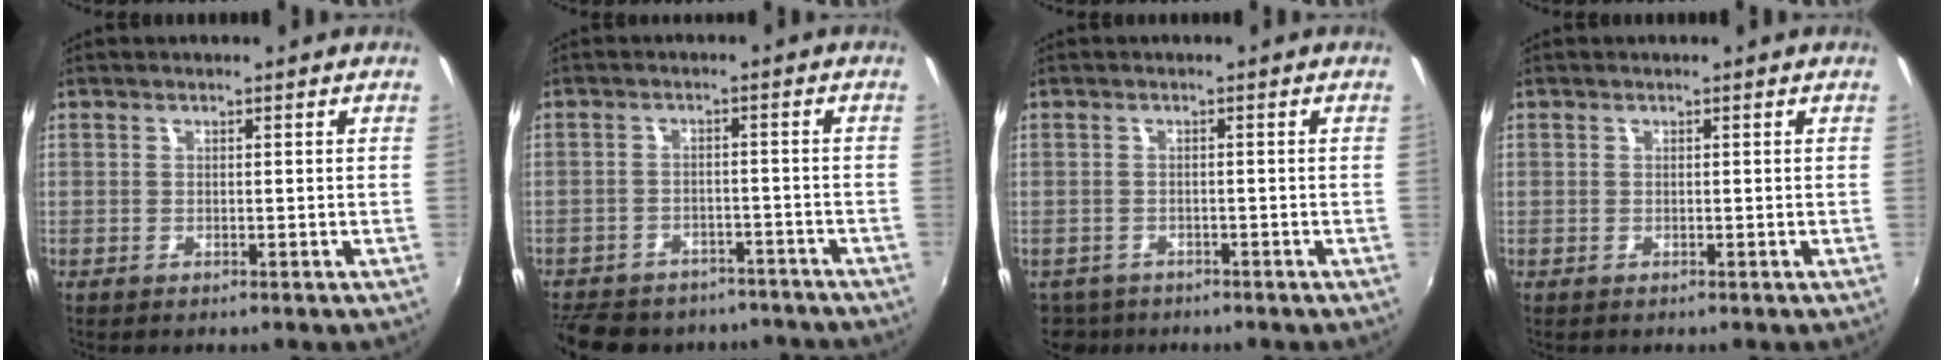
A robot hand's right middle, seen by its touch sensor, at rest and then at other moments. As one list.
[{"total": 18.4, "force": [-15.0, 8.3, 6.7], "torque": [-0.161, 0.008, -0.199]}, {"total": 4.6, "force": [-3.3, 2.9, 1.3], "torque": [-0.040, -0.015, -0.053]}, {"total": 0.8, "force": [-0.2, 0.7, -0.1], "torque": [-0.001, 0.000, -0.003]}]